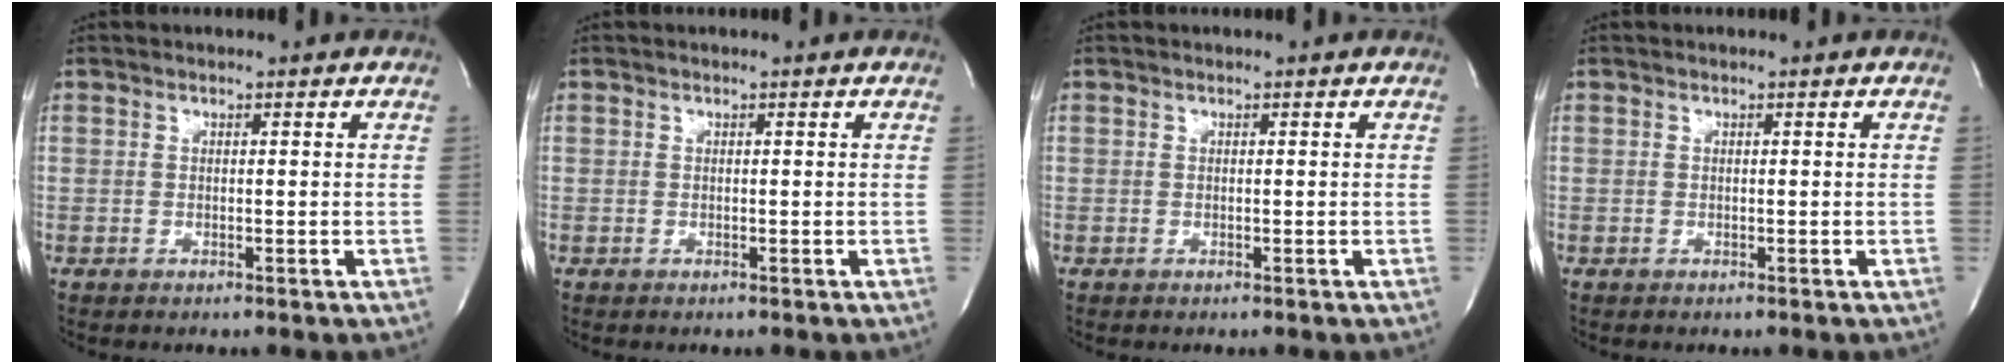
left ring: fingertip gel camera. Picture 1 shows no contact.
{"total": 0.0}
{"total": 0.0}
{"total": 0.0}